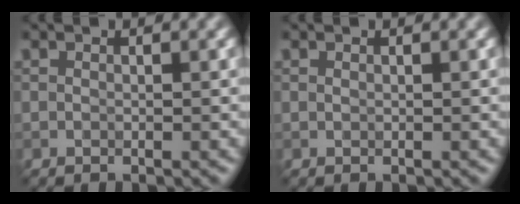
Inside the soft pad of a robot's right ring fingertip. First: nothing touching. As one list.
[{"total": 0.0}]